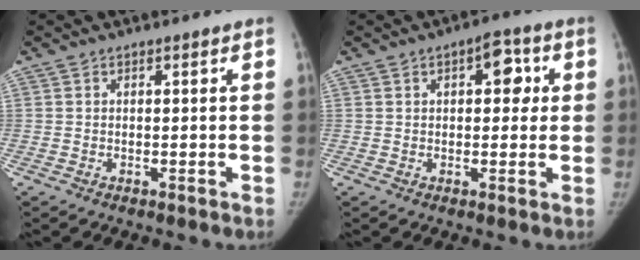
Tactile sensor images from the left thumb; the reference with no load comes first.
{"total": 6.0, "force": [1.6, 3.3, 4.7], "torque": [-0.033, 0.004, 0.014]}